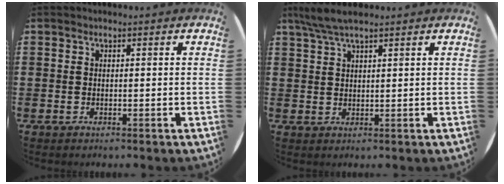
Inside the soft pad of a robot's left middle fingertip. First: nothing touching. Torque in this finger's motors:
{"motor_torque": [0.63, -0.56, 0.13, 0.07]}